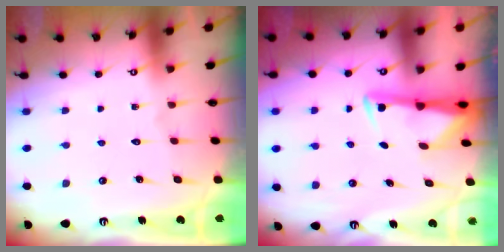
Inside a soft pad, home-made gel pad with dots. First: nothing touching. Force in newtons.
{"total": 2.8, "press": 2.7, "slide": 0.5}